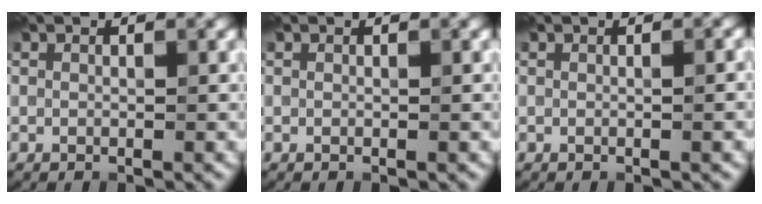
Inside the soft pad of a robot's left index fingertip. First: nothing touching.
{"total": 0.0}
{"total": 1.5, "force": [0.0, 0.4, 1.5], "torque": [-0.012, 0.005, -0.004]}